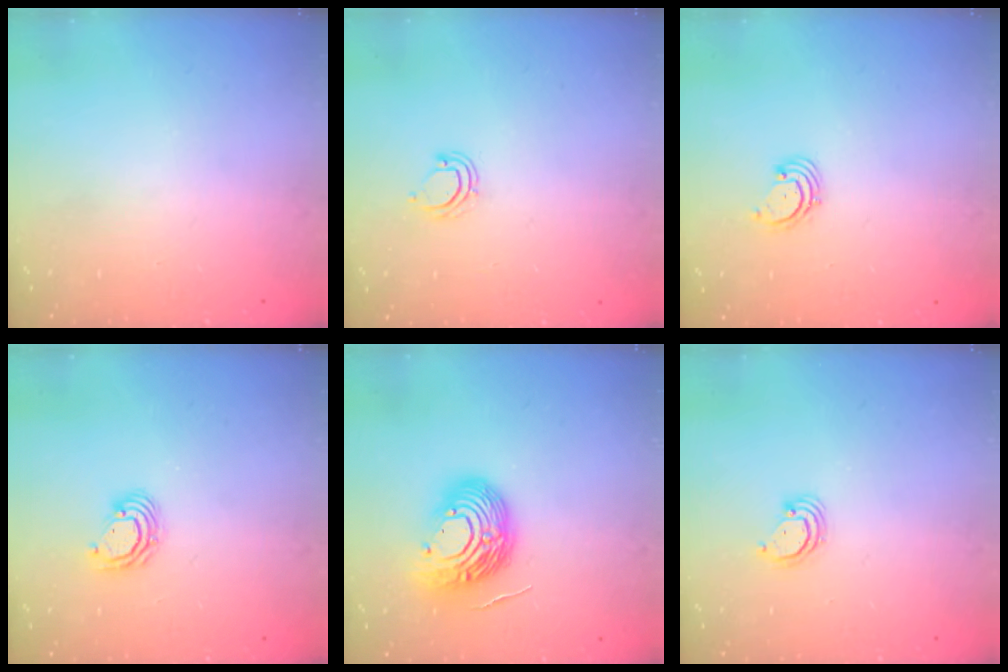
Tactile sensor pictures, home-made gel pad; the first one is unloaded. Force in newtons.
{"total": 4.8, "press": 4.8, "slide": 0.4}
{"total": 1.7, "press": 1.7, "slide": 0.2}
{"total": 5.1, "press": 5.1, "slide": 0.2}
{"total": 13.7, "press": 13.6, "slide": 1.8}
{"total": 3.1, "press": 3.1, "slide": 0.3}